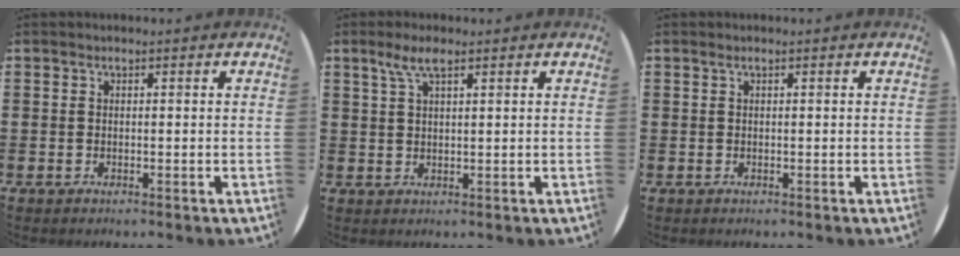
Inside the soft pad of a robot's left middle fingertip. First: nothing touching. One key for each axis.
{"total": 3.6, "fx": 2.3, "fy": 0.9, "fz": 2.6, "tx": -0.056, "ty": 0.008, "tz": 0.038}
{"total": 0.0}